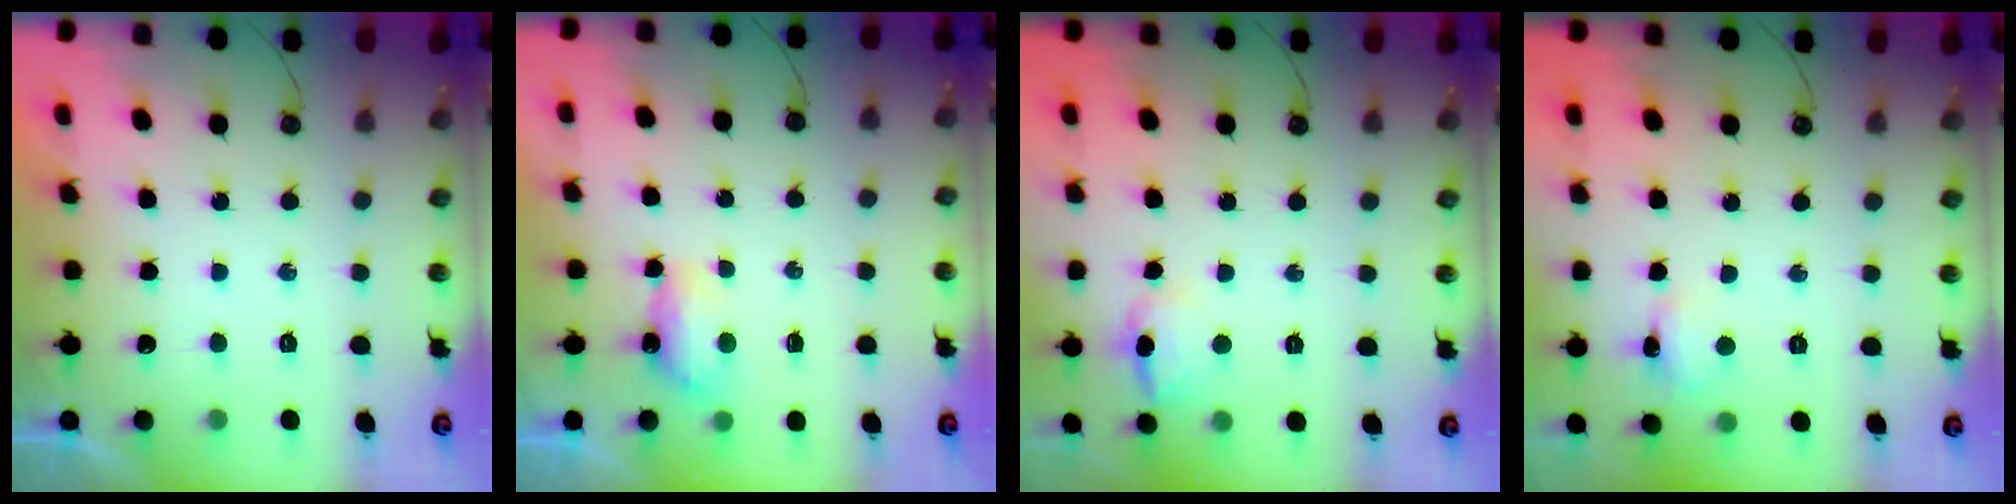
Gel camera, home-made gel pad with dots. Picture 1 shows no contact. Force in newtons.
{"total": 4.5, "press": 4.4, "slide": 0.8}
{"total": 8.9, "press": 8.8, "slide": 1.2}
{"total": 2.8, "press": 2.8, "slide": 0.5}